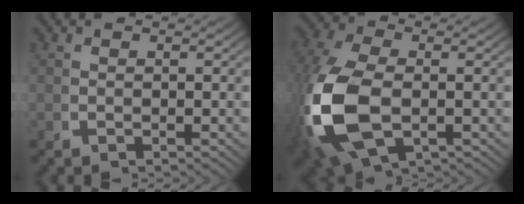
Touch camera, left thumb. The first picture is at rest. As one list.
[{"total": 12.5, "force": [-2.1, 7.7, 9.6], "torque": [-0.266, -0.042, -0.008]}]